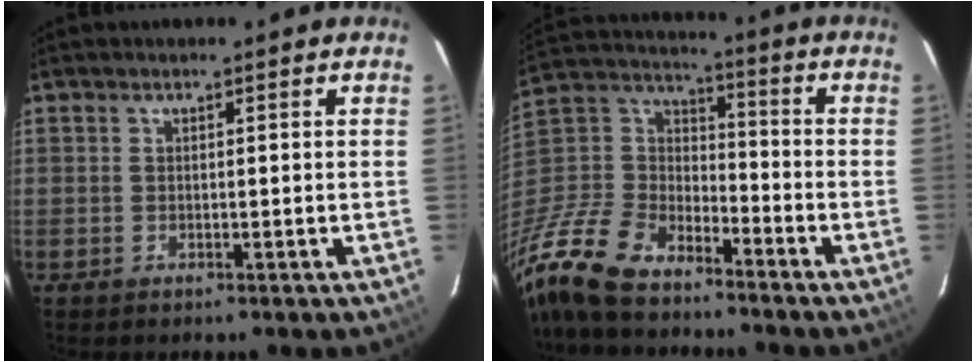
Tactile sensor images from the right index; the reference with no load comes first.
{"total": 20.4, "force": [-14.8, 9.5, 10.2], "torque": [-0.257, -0.009, -0.282]}